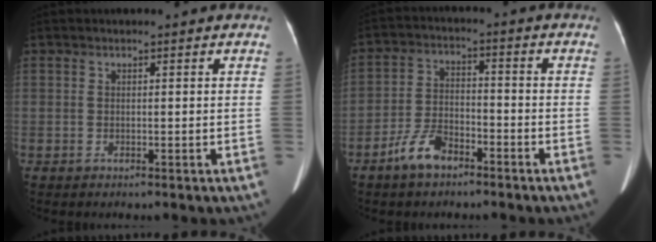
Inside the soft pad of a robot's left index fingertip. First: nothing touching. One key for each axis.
{"total": 6.6, "fx": -4.6, "fy": 2.9, "fz": 3.8, "tx": -0.085, "ty": 0.004, "tz": -0.087}